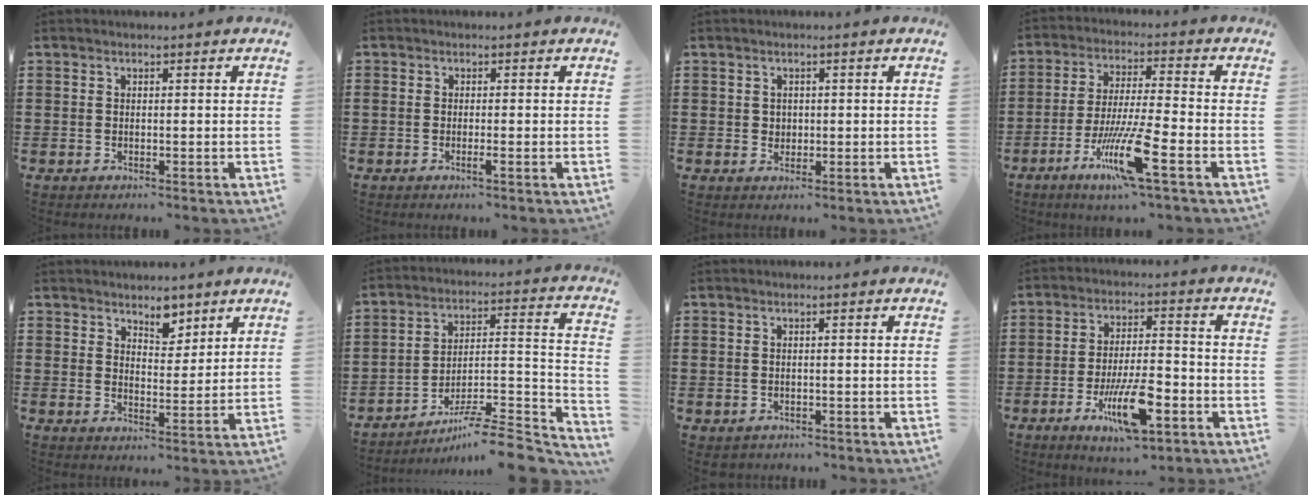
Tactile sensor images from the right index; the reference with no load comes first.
{"total": 1.1, "force": [-0.7, 0.0, 0.9], "torque": [-0.017, -0.005, -0.011]}
{"total": 1.3, "force": [0.3, 1.2, 0.3], "torque": [-0.009, 0.007, 0.005]}
{"total": 11.0, "force": [-5.6, 1.0, 9.5], "torque": [-0.198, -0.009, -0.108]}
{"total": 4.3, "force": [3.6, 2.0, 1.0], "torque": [-0.015, -0.007, 0.065]}
{"total": 8.1, "force": [-6.8, 0.6, 4.4], "torque": [-0.060, 0.000, -0.135]}
{"total": 0.7, "force": [-0.5, 0.5, 0.0], "torque": [-0.004, 0.003, -0.011]}
{"total": 10.8, "force": [-4.4, 3.5, 9.2], "torque": [-0.176, 0.003, -0.076]}